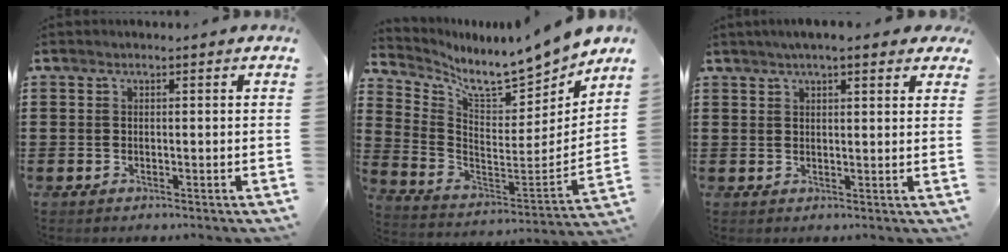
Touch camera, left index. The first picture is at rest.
{"total": 8.7, "force": [8.2, 0.8, 2.8], "torque": [-0.074, -0.082, 0.134]}
{"total": 3.6, "force": [2.7, 0.5, 2.3], "torque": [-0.051, 0.007, 0.048]}